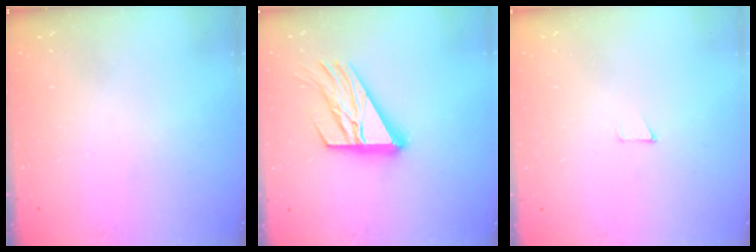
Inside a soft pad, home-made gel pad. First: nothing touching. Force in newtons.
{"total": 17.2, "press": 17.1, "slide": 1.8}
{"total": 2.7, "press": 2.7, "slide": 0.2}